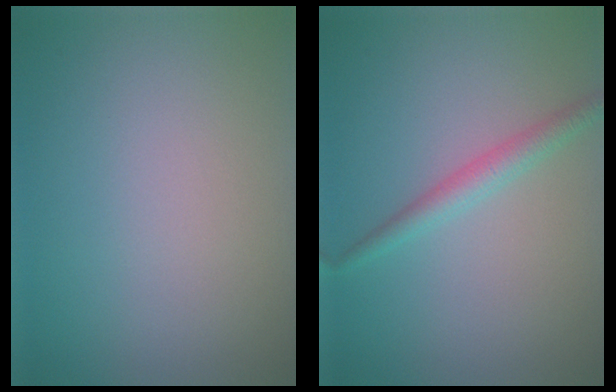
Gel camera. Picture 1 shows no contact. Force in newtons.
{"total": 2.1, "press": 2.1, "slide": 0.0}